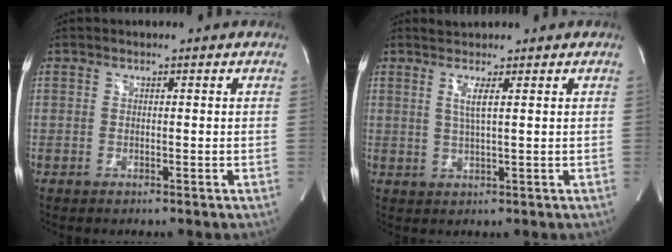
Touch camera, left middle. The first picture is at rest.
{"total": 4.1, "force": [2.2, -0.1, 3.4], "torque": [-0.074, -0.001, 0.041]}